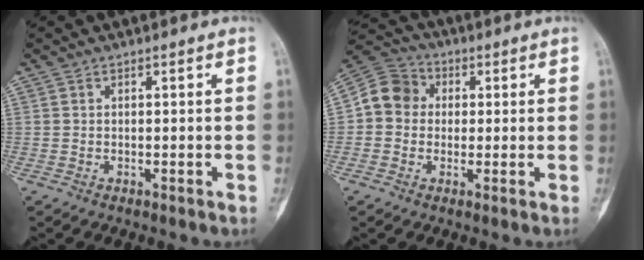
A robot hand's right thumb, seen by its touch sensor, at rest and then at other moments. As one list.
[{"total": 8.2, "force": [0.4, 7.4, 3.5], "torque": [-0.046, 0.023, -0.009]}]